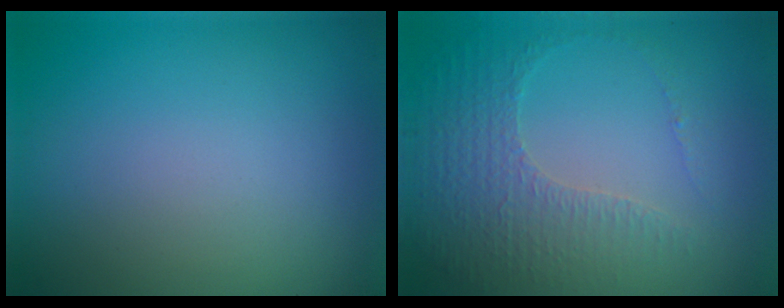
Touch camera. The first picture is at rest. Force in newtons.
{"total": 4.6, "press": 3.1, "slide": 3.3}